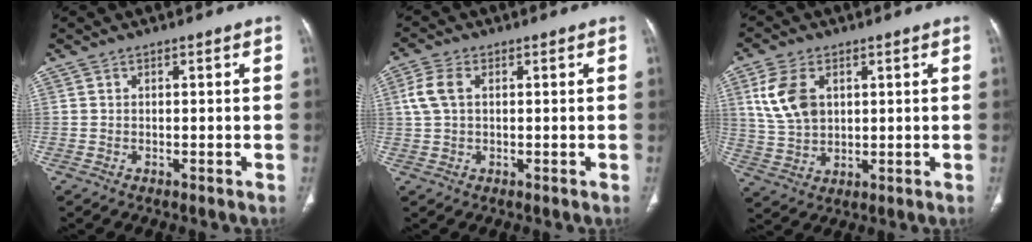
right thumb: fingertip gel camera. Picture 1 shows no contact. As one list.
[{"total": 4.8, "force": [1.1, 2.9, 3.6], "torque": [-0.095, 0.012, 0.021]}, {"total": 9.8, "force": [3.1, 6.4, 6.8], "torque": [-0.132, -0.005, 0.068]}]